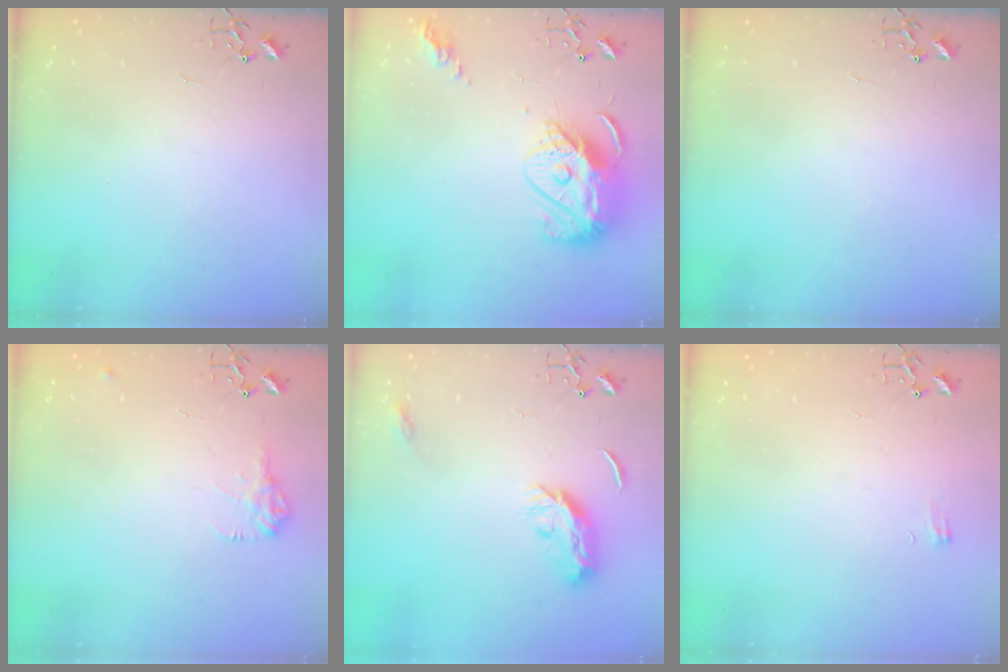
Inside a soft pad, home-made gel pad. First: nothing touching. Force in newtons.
{"total": 15.1, "press": 15.0, "slide": 1.1}
{"total": 0.0}
{"total": 9.5, "press": 9.5, "slide": 0.4}
{"total": 9.9, "press": 9.9, "slide": 0.3}
{"total": 4.7, "press": 4.7, "slide": 0.5}